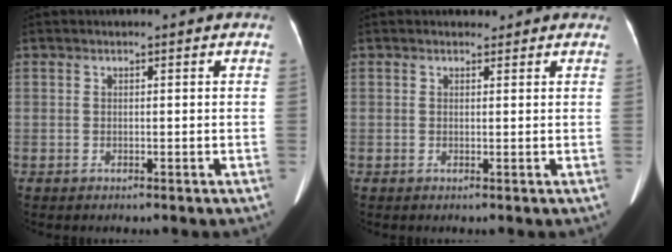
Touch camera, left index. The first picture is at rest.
{"total": 1.3, "force": [1.1, 0.7, 0.1], "torque": [0.000, 0.006, 0.012]}